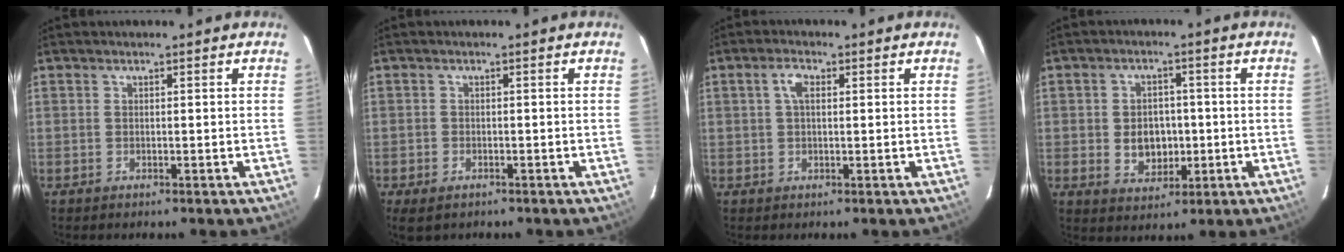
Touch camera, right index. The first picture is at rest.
{"total": 3.4, "force": [-2.1, 2.1, 1.7], "torque": [-0.037, -0.011, -0.035]}
{"total": 2.7, "force": [0.7, 1.3, 2.3], "torque": [-0.046, 0.009, 0.013]}
{"total": 6.6, "force": [-0.6, 5.3, 4.0], "torque": [-0.077, 0.007, 0.002]}